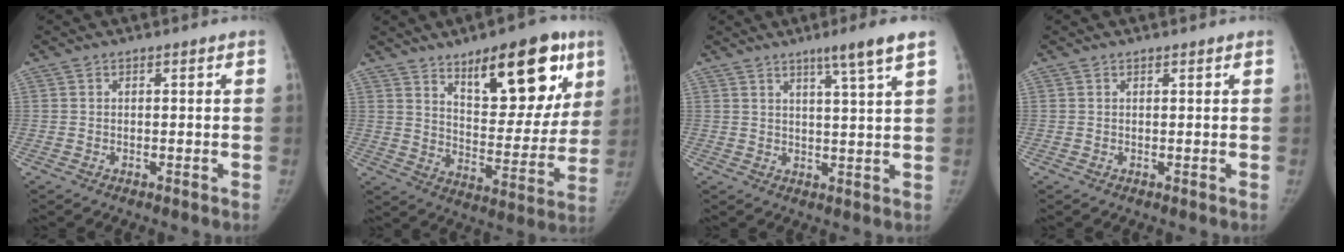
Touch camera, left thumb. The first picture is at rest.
{"total": 22.2, "force": [11.9, 9.2, 16.3], "torque": [-0.177, -0.052, 0.180]}
{"total": 6.6, "force": [4.3, -0.7, 5.0], "torque": [-0.079, -0.025, 0.067]}
{"total": 0.5, "force": [0.5, 0.1, 0.1], "torque": [-0.005, -0.003, 0.007]}